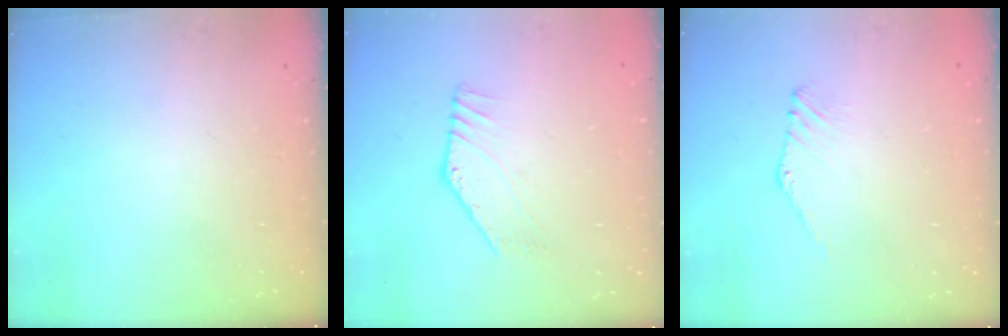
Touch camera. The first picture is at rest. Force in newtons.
{"total": 2.8, "press": 2.8, "slide": 0.2}
{"total": 0.0}